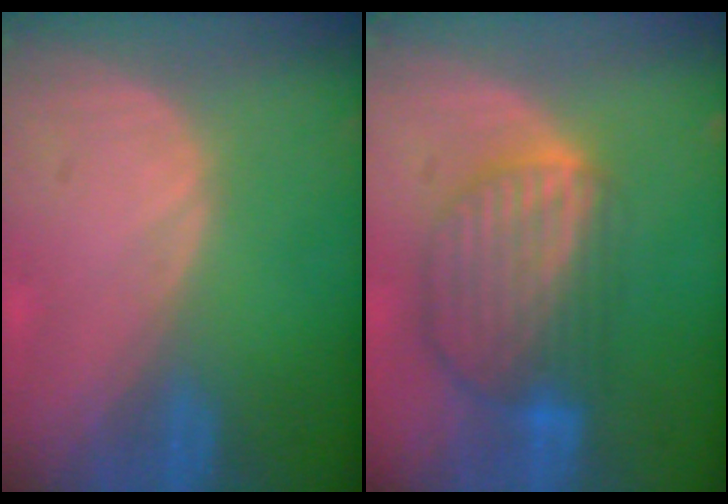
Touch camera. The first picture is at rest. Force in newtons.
{"total": 9.0, "press": 7.7, "slide": 4.7}